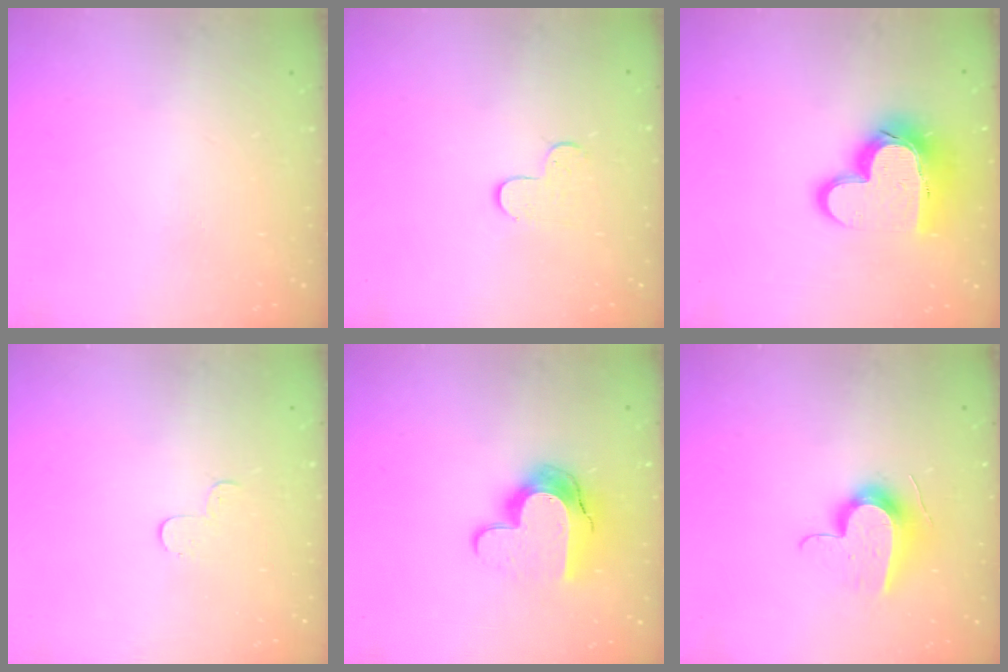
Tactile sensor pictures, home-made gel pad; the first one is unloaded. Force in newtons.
{"total": 4.3, "press": 4.3, "slide": 0.4}
{"total": 16.3, "press": 16.3, "slide": 1.1}
{"total": 3.0, "press": 3.0, "slide": 0.3}
{"total": 13.0, "press": 13.0, "slide": 1.0}
{"total": 12.4, "press": 12.4, "slide": 0.4}